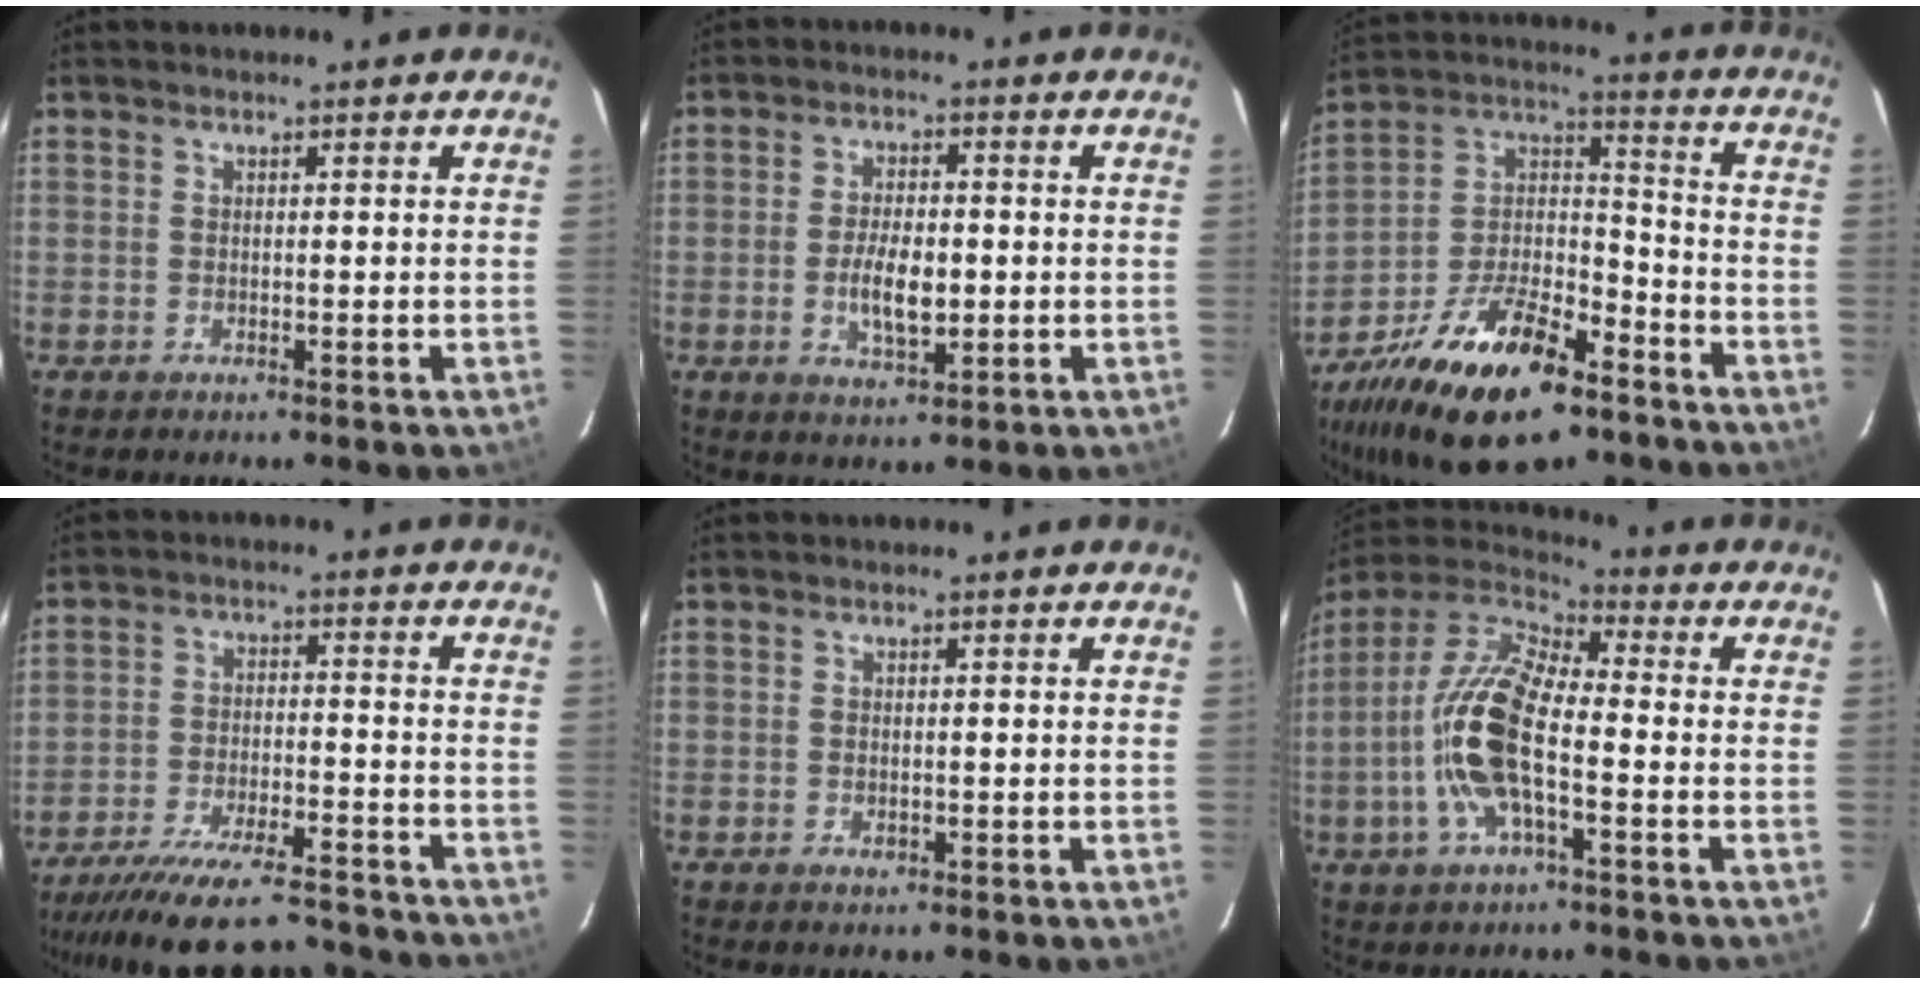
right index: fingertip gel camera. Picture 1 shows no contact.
{"total": 6.8, "force": [-1.2, 2.7, 6.2], "torque": [-0.121, -0.004, -0.020]}
{"total": 23.4, "force": [-14.1, 10.0, 15.8], "torque": [-0.306, -0.003, -0.239]}
{"total": 19.7, "force": [-17.8, 4.2, 7.6], "torque": [-0.156, -0.008, -0.258]}
{"total": 1.0, "force": [-0.2, 0.8, 0.6], "torque": [-0.009, 0.000, -0.002]}
{"total": 15.9, "force": [-3.6, 6.1, 14.2], "torque": [-0.290, 0.003, -0.081]}